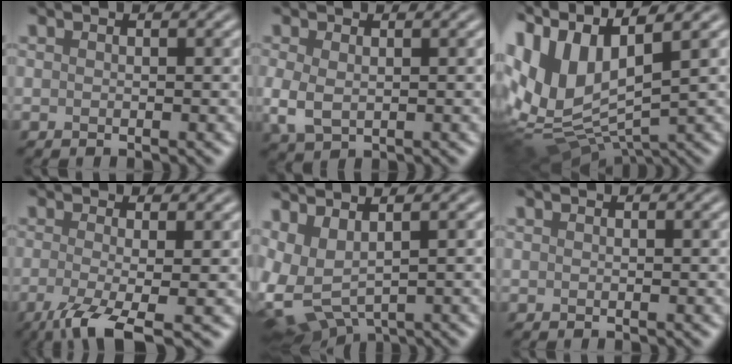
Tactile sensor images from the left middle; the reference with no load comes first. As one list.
[{"total": 3.0, "force": [-0.2, 2.0, 2.2], "torque": [-0.059, -0.005, -0.001]}, {"total": 11.6, "force": [4.7, 5.7, 9.0], "torque": [-0.215, 0.002, 0.097]}, {"total": 5.5, "force": [-2.2, 1.4, 4.8], "torque": [-0.084, -0.013, -0.049]}, {"total": 7.1, "force": [1.3, 3.3, 6.1], "torque": [-0.147, -0.008, 0.043]}, {"total": 0.0}]